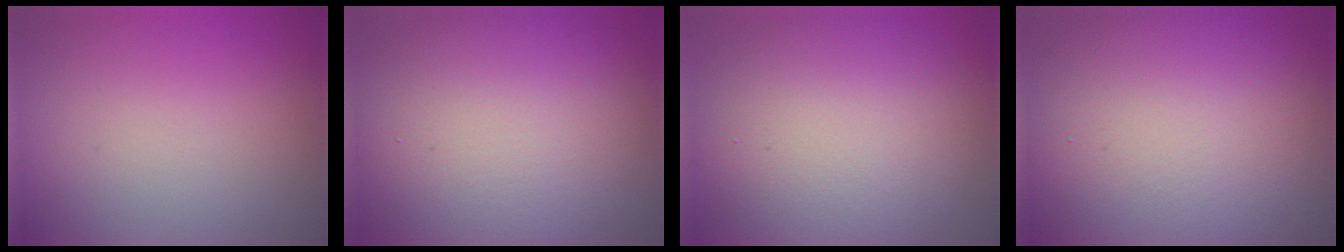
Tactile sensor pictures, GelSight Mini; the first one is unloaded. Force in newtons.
{"total": 14.6, "press": 14.5, "slide": 0.9}
{"total": 10.5, "press": 10.5, "slide": 0.9}
{"total": 15.9, "press": 15.8, "slide": 0.9}